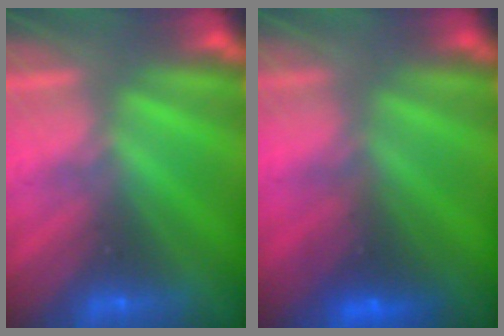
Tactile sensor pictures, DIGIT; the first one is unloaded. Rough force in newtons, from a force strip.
{"total": 7.3}